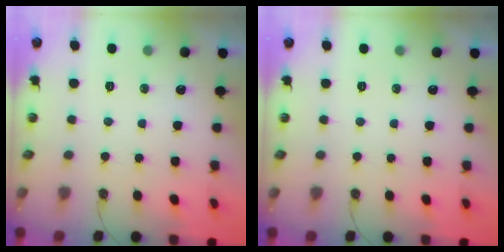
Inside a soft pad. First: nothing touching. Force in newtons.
{"total": 0.0}